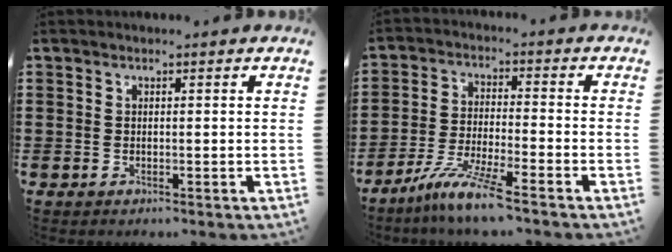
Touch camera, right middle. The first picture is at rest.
{"total": 7.9, "force": [-6.3, -0.1, 4.7], "torque": [-0.099, -0.014, -0.122]}